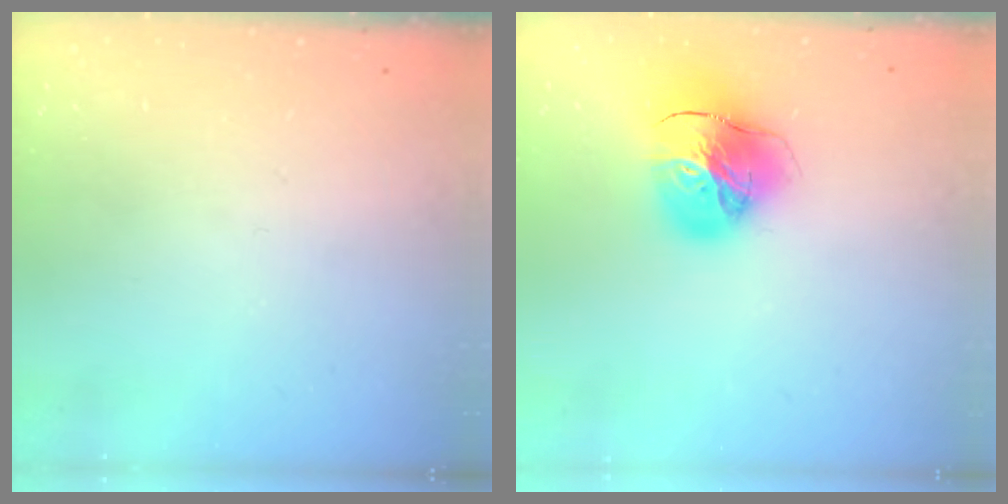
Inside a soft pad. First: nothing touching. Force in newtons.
{"total": 17.8, "press": 17.7, "slide": 2.1}